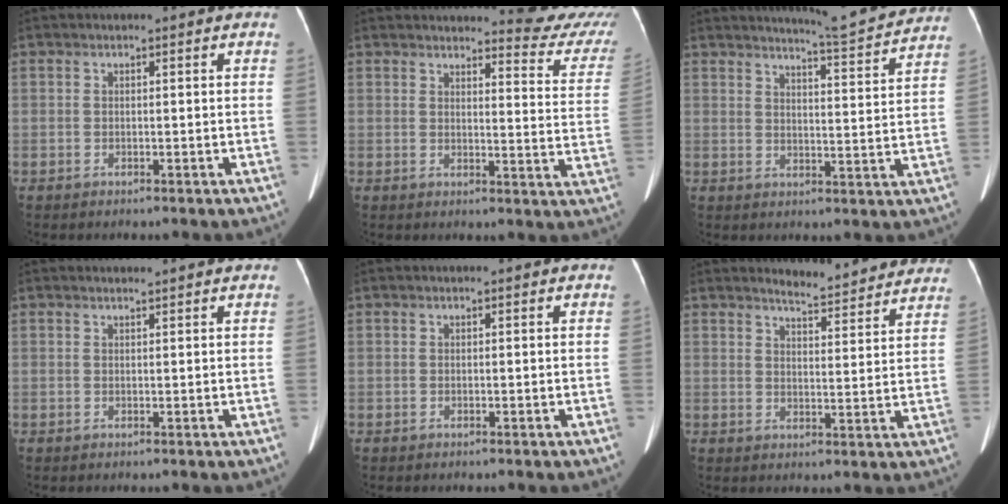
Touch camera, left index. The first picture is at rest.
{"total": 12.8, "force": [12.4, 1.3, 2.9], "torque": [-0.012, -0.069, 0.114]}
{"total": 11.3, "force": [10.9, -0.3, 2.9], "torque": [-0.048, -0.018, 0.136]}
{"total": 2.1, "force": [2.1, 0.0, 0.3], "torque": [-0.012, 0.009, 0.025]}
{"total": 0.0}
{"total": 11.9, "force": [11.5, 1.5, 2.7], "torque": [-0.023, -0.021, 0.125]}